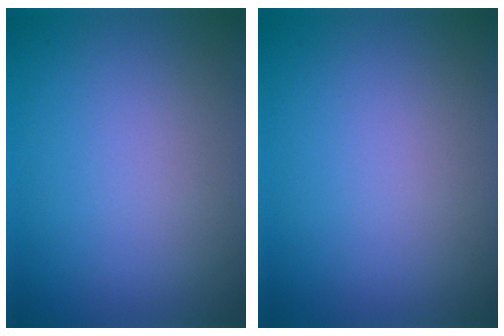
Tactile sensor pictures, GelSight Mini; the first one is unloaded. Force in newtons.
{"total": 0.0}